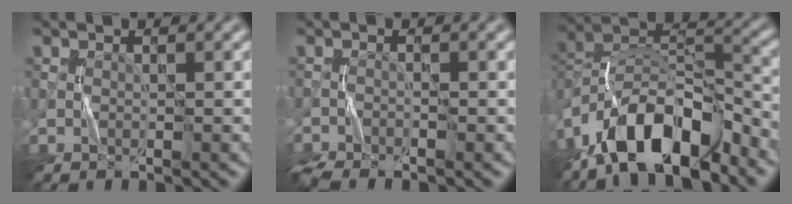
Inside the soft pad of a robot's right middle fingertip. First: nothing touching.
{"total": 2.8, "force": [-2.6, 0.2, 1.0], "torque": [-0.037, -0.012, -0.054]}
{"total": 11.6, "force": [-7.9, 4.5, 7.2], "torque": [-0.119, 0.012, -0.158]}